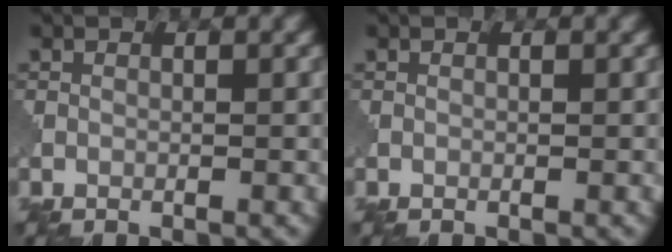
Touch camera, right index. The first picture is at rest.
{"total": 0.0}